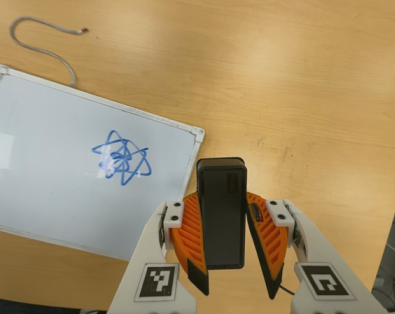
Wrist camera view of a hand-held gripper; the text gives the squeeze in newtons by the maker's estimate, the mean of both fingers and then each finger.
{"total": 6.6, "left": 6.4, "right": 6.8}